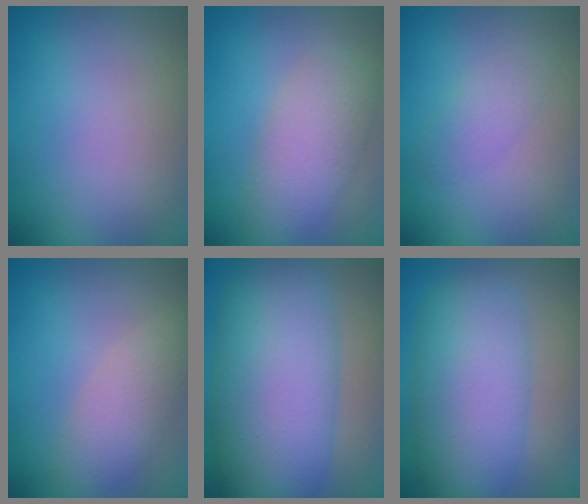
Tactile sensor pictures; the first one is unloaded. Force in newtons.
{"total": 4.8, "press": 4.8, "slide": 0.2}
{"total": 1.9, "press": 1.9, "slide": 0.2}
{"total": 3.6, "press": 3.6, "slide": 0.3}
{"total": 11.6, "press": 11.6, "slide": 0.1}
{"total": 8.0, "press": 8.0, "slide": 0.1}